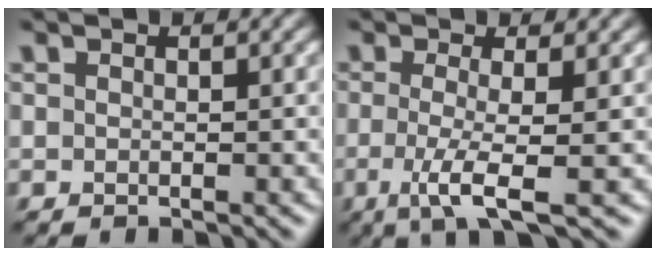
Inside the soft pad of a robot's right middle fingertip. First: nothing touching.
{"total": 4.4, "force": [-1.0, 0.9, 4.1], "torque": [-0.078, -0.013, -0.021]}